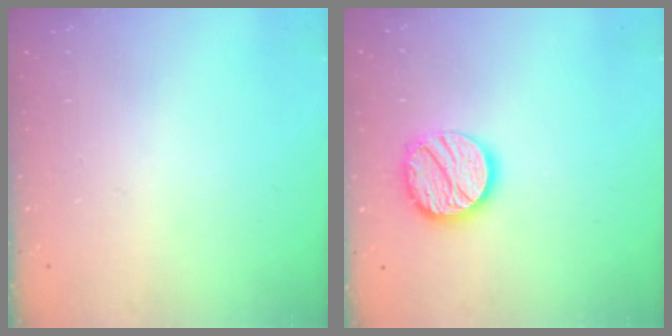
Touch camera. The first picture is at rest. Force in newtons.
{"total": 15.2, "press": 15.2, "slide": 1.2}